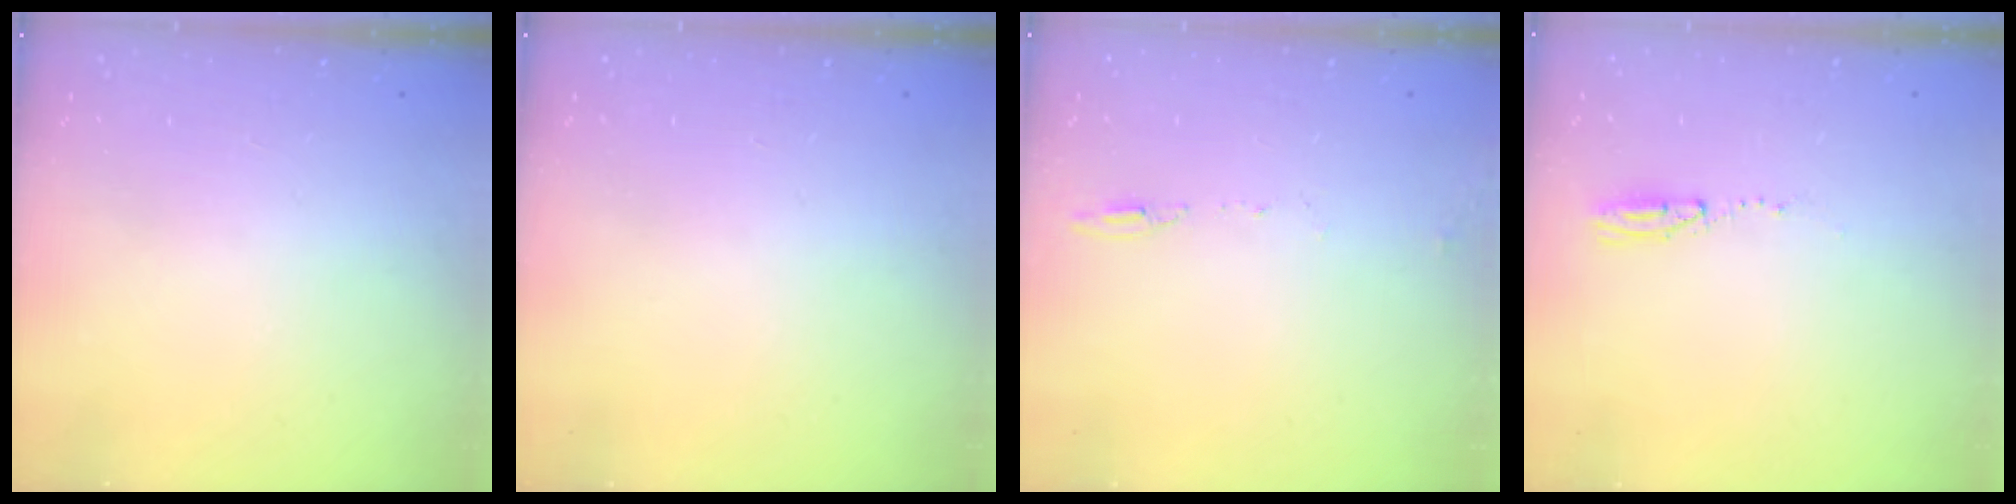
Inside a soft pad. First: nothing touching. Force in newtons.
{"total": 0.0}
{"total": 6.2, "press": 5.9, "slide": 2.0}
{"total": 3.7, "press": 2.8, "slide": 2.4}